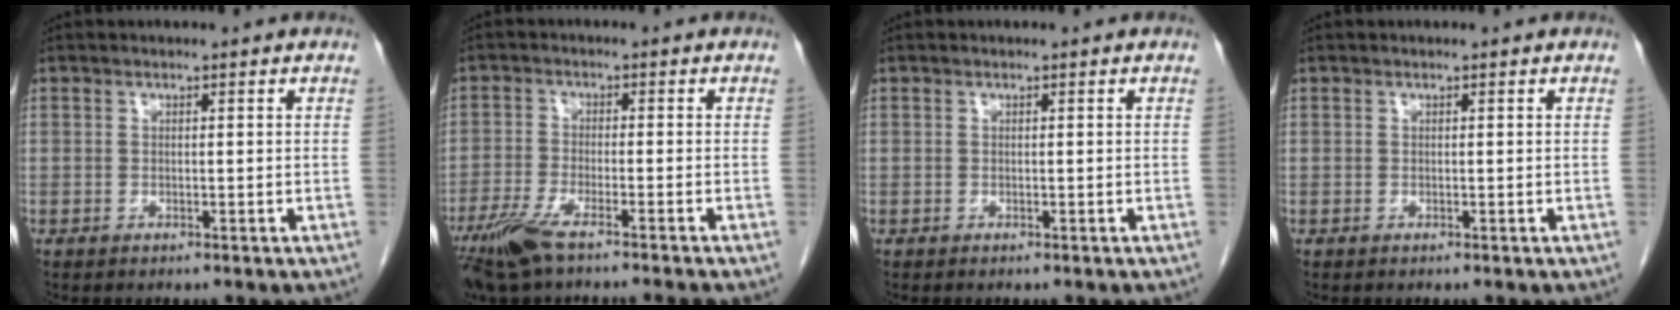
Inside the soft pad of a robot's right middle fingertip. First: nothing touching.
{"total": 7.8, "force": [-5.8, 0.2, 5.1], "torque": [-0.096, -0.019, -0.105]}
{"total": 0.0}
{"total": 0.0}